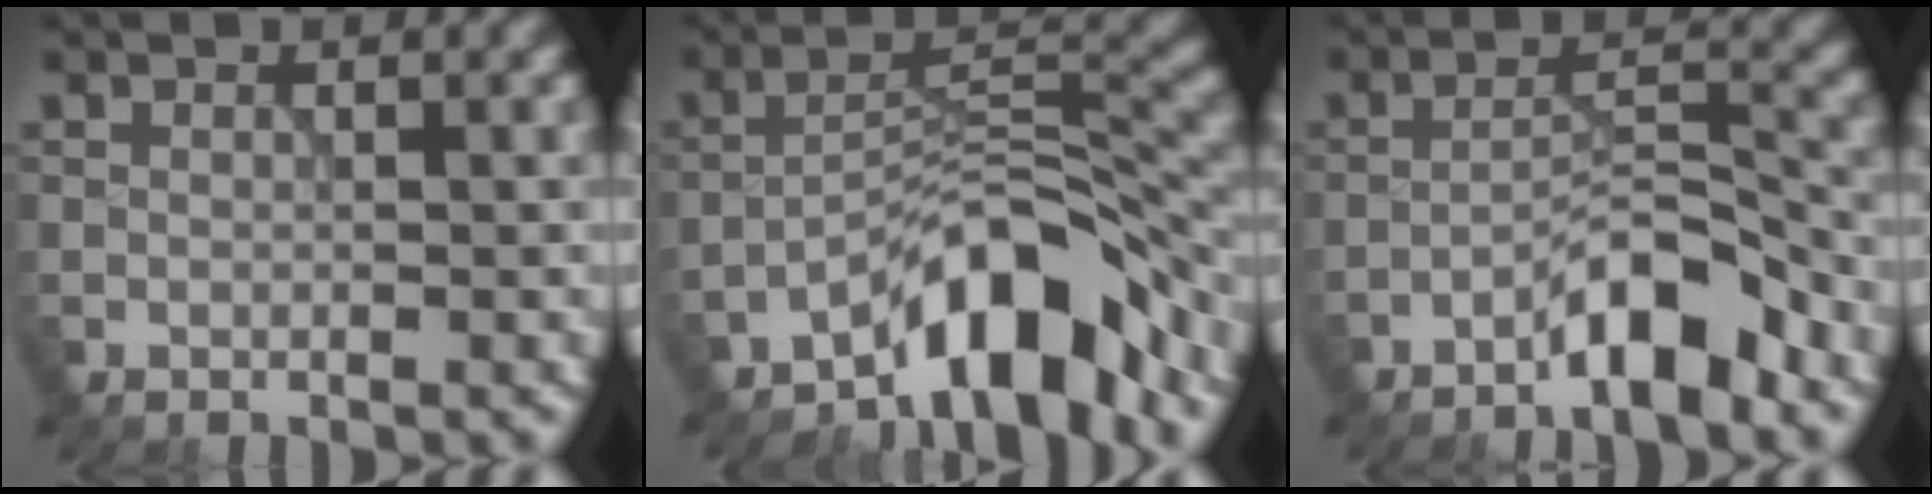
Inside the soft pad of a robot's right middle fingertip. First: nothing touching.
{"total": 7.8, "force": [-6.0, 2.0, 4.5], "torque": [-0.062, 0.018, -0.107]}
{"total": 4.7, "force": [-3.3, 0.8, 3.2], "torque": [-0.052, 0.017, -0.065]}